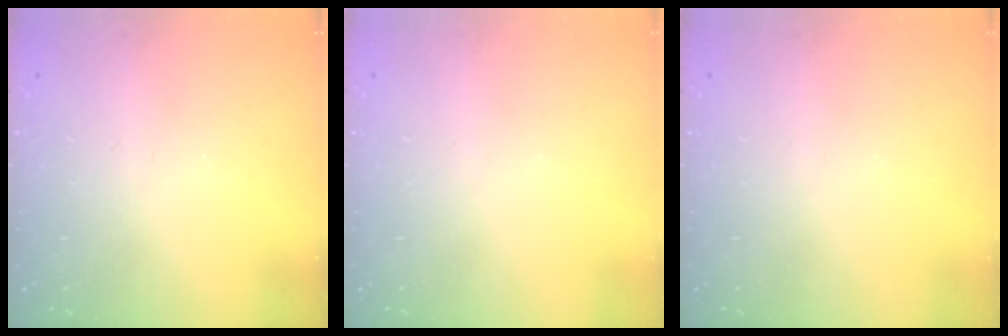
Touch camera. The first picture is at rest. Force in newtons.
{"total": 0.0}
{"total": 0.0}